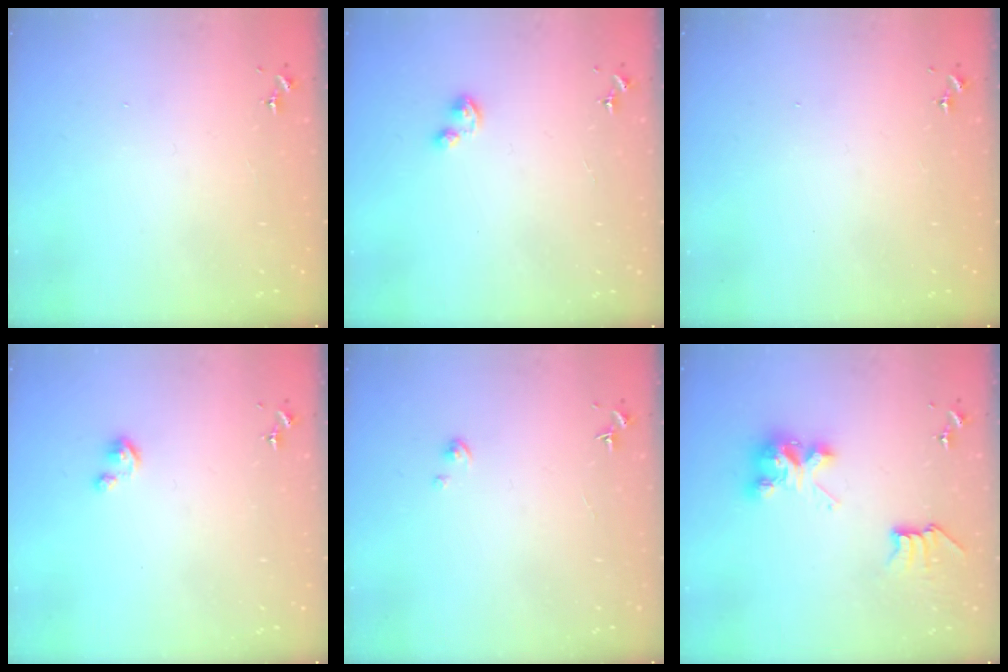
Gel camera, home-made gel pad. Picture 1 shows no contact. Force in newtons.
{"total": 1.9, "press": 1.9, "slide": 0.3}
{"total": 0.0}
{"total": 2.6, "press": 2.6, "slide": 0.3}
{"total": 1.8, "press": 1.8, "slide": 0.2}
{"total": 7.7, "press": 7.7, "slide": 0.1}